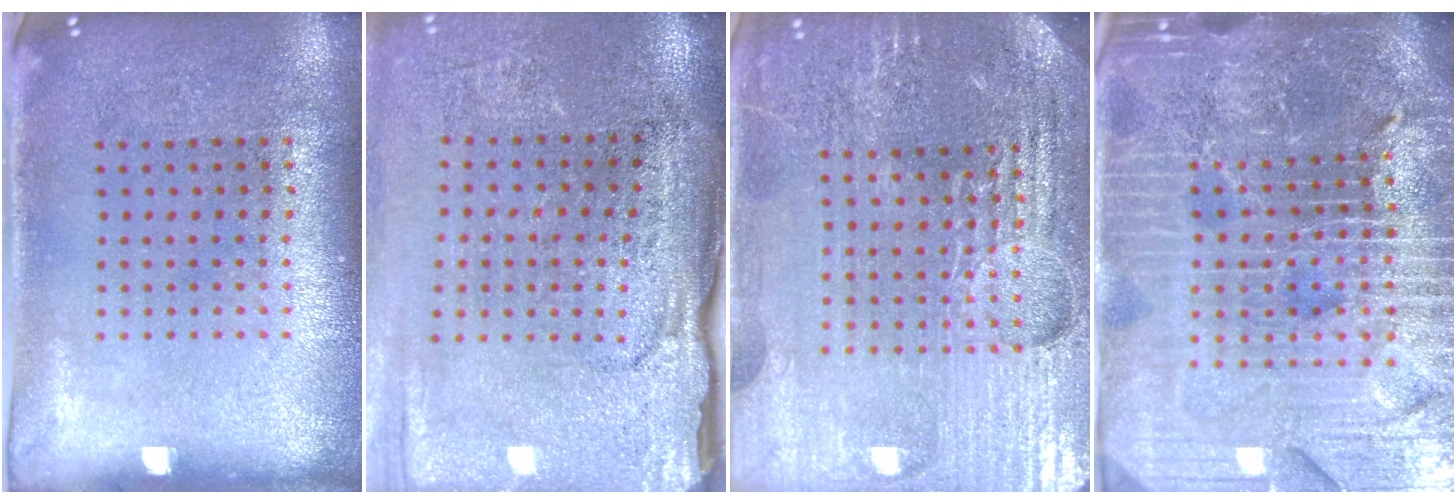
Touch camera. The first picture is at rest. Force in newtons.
{"total": 4.2, "press": 3.6, "slide": 2.1}
{"total": 5.1, "press": 4.7, "slide": 2.0}
{"total": 6.5, "press": 5.7, "slide": 3.0}